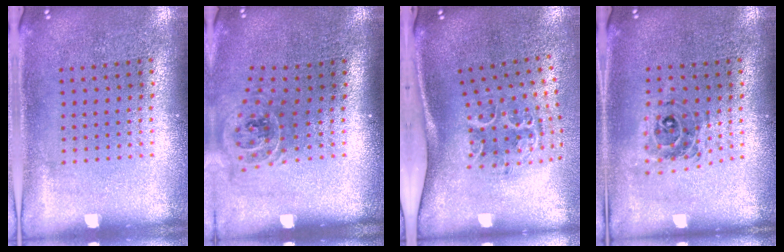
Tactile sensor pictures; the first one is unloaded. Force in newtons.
{"total": 1.1, "press": 1.0, "slide": 0.3}
{"total": 1.6, "press": 1.3, "slide": 1.0}
{"total": 0.8, "press": 0.8, "slide": 0.1}